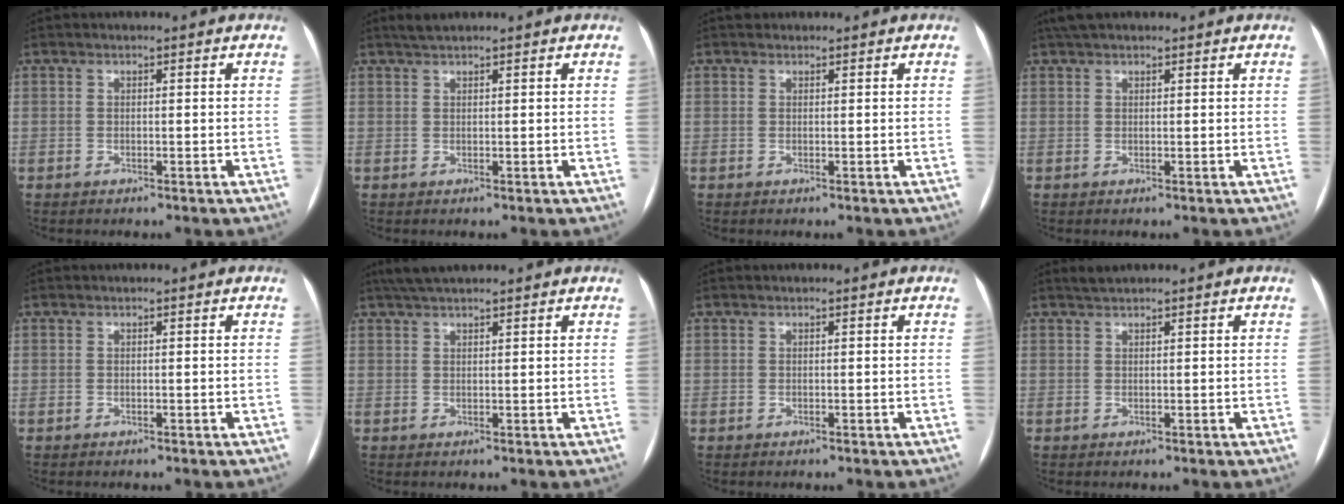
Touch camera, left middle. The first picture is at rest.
{"total": 1.7, "force": [1.5, 0.1, 0.8], "torque": [-0.017, 0.012, 0.030]}
{"total": 0.8, "force": [0.6, 0.4, 0.0], "torque": [-0.002, 0.010, 0.010]}
{"total": 3.6, "force": [2.9, 1.1, 1.7], "torque": [-0.030, 0.030, 0.052]}
{"total": 0.0}
{"total": 5.5, "force": [4.6, 1.0, 2.8], "torque": [-0.046, 0.034, 0.081]}
{"total": 0.0}
{"total": 1.2, "force": [1.1, 0.0, 0.3], "torque": [-0.008, 0.009, 0.026]}